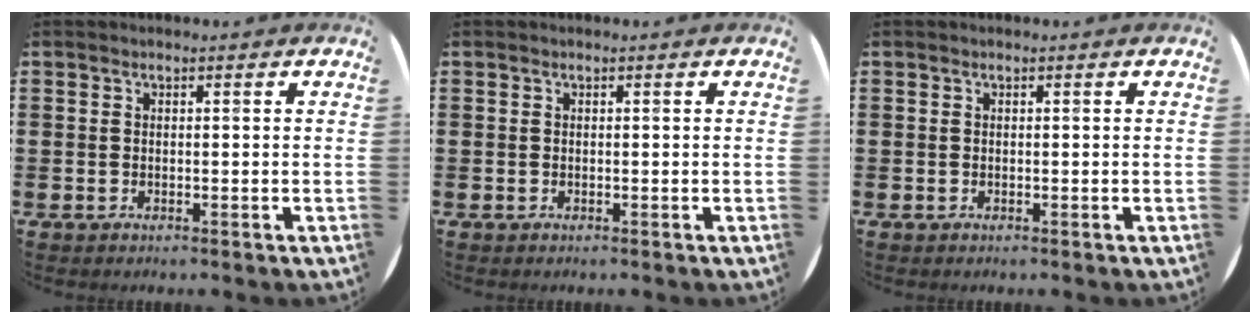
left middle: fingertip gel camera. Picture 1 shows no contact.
{"total": 0.0}
{"total": 0.0}